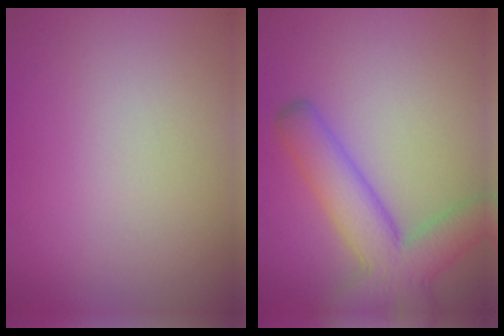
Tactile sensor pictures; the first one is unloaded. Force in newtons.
{"total": 6.9, "press": 6.9, "slide": 0.3}